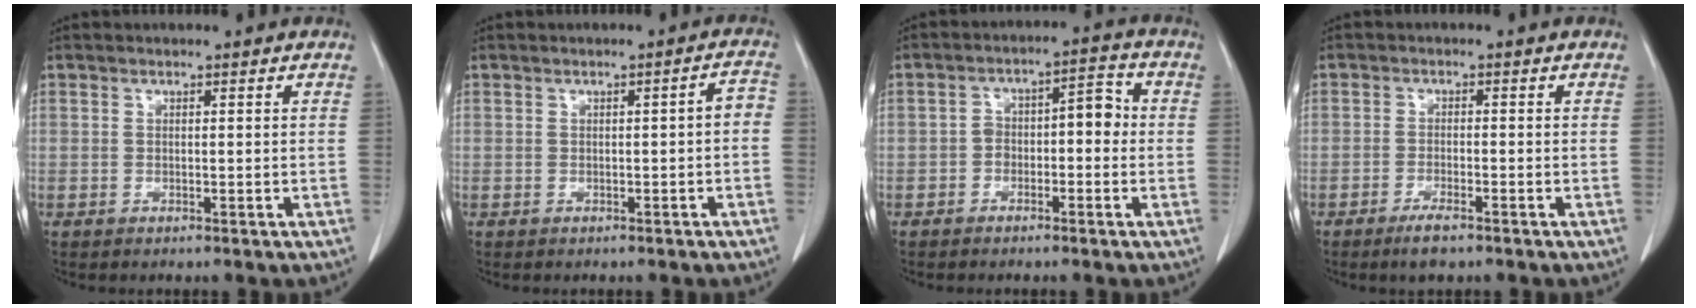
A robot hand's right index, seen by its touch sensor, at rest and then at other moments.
{"total": 2.3, "force": [-0.6, 0.5, 2.2], "torque": [-0.021, 0.010, -0.009]}
{"total": 5.6, "force": [-1.0, 2.8, 4.7], "torque": [-0.069, 0.039, -0.017]}
{"total": 3.3, "force": [-2.4, 0.7, 2.3], "torque": [-0.044, -0.003, -0.040]}